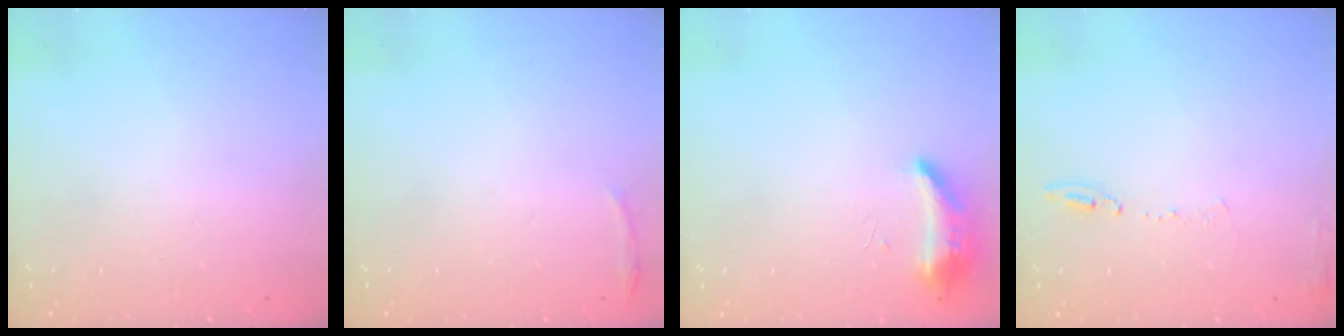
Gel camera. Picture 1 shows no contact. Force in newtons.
{"total": 3.0, "press": 1.9, "slide": 2.3}
{"total": 18.6, "press": 10.8, "slide": 15.1}
{"total": 8.3, "press": 8.3, "slide": 0.9}